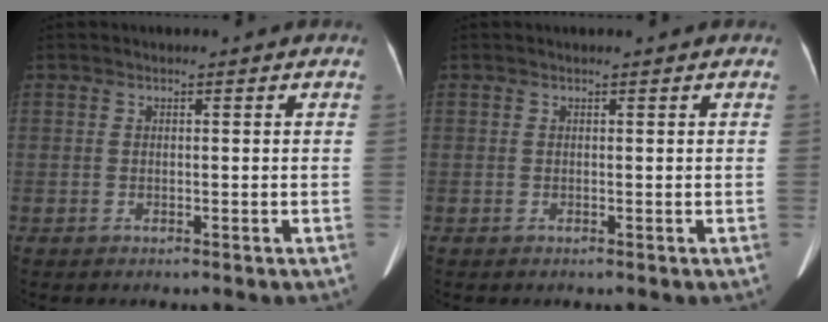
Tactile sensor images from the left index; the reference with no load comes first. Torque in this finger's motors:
{"motor_torque": [-0.28, 0.39, -0.04, -0.03]}